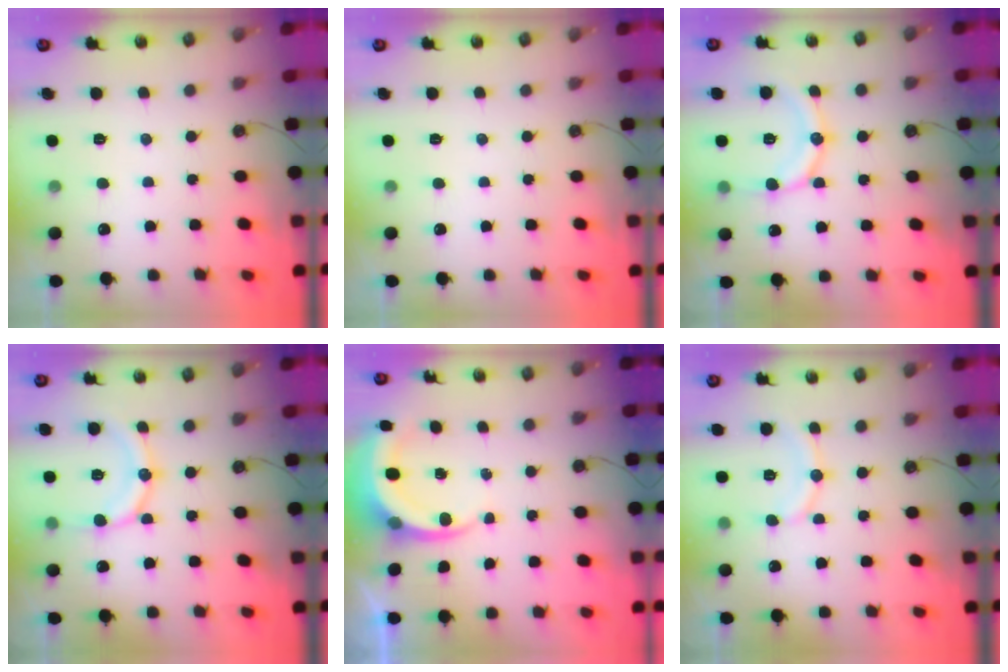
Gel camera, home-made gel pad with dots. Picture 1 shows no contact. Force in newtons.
{"total": 0.0}
{"total": 13.8, "press": 13.5, "slide": 2.7}
{"total": 13.8, "press": 13.5, "slide": 2.7}
{"total": 6.7, "press": 6.7, "slide": 0.7}
{"total": 9.4, "press": 9.3, "slide": 1.0}